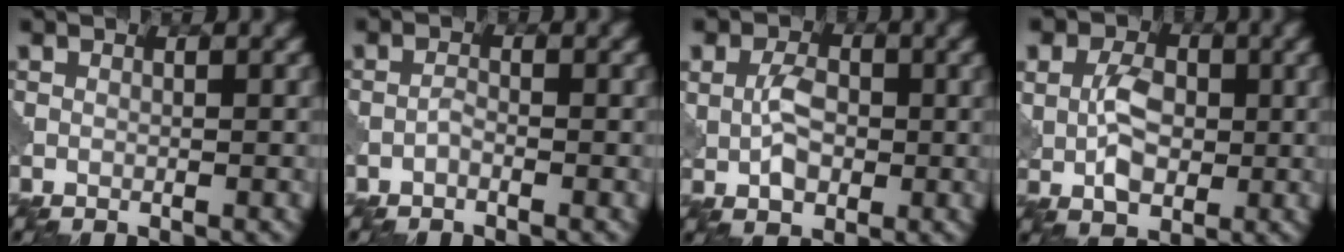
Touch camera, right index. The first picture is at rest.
{"total": 0.8, "force": [-0.5, 0.3, 0.5], "torque": [-0.011, 0.003, -0.013]}
{"total": 4.0, "force": [0.0, 3.0, 2.7], "torque": [-0.050, 0.003, -0.007]}
{"total": 5.3, "force": [0.3, 3.9, 3.5], "torque": [-0.066, 0.002, -0.001]}